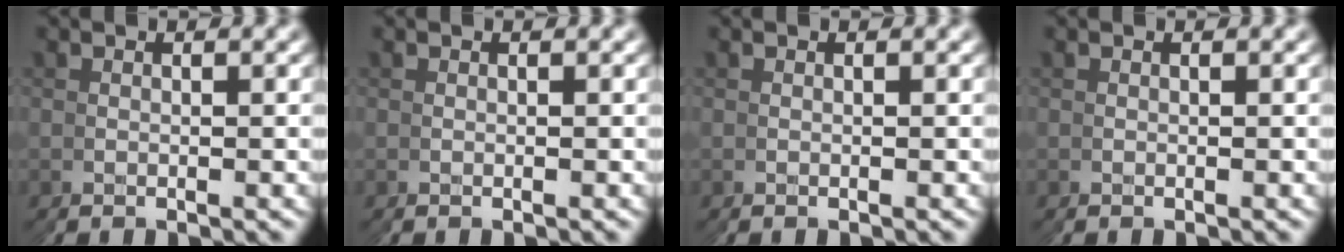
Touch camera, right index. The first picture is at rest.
{"total": 0.0}
{"total": 0.0}
{"total": 0.0}